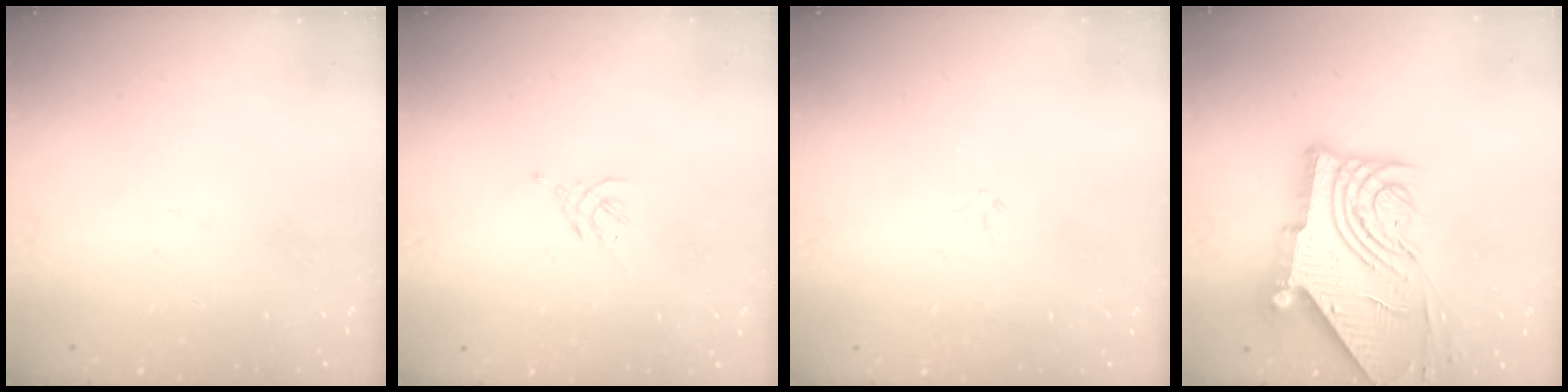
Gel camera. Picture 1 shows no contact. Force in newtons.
{"total": 1.9, "press": 1.8, "slide": 0.5}
{"total": 0.0}
{"total": 14.9, "press": 14.8, "slide": 1.9}